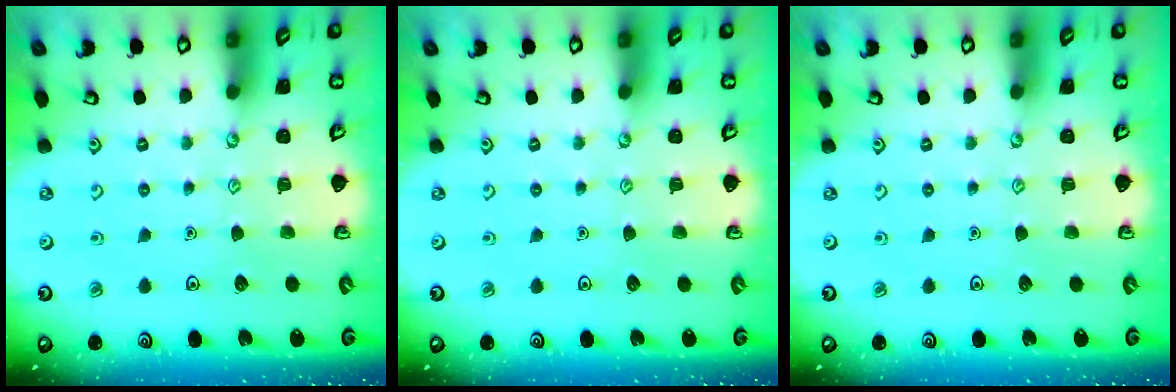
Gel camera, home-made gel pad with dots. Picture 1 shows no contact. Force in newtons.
{"total": 0.0}
{"total": 0.0}